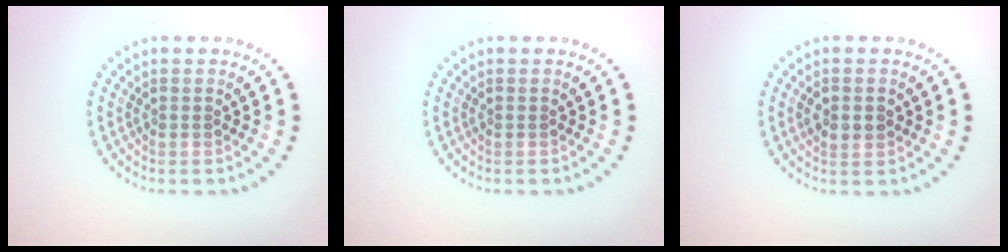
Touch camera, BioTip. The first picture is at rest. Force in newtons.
{"total": 0.0}
{"total": 2.3, "press": 2.3, "slide": 0.2}